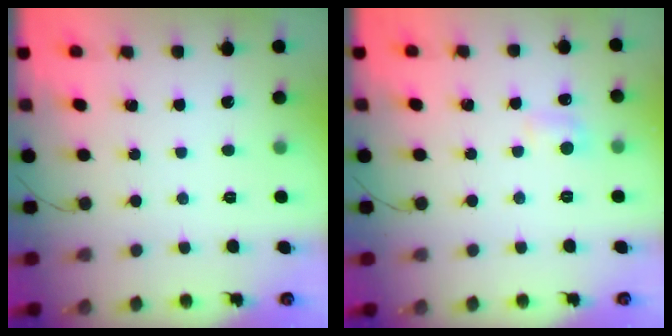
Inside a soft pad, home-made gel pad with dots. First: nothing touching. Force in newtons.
{"total": 5.7, "press": 5.4, "slide": 1.8}